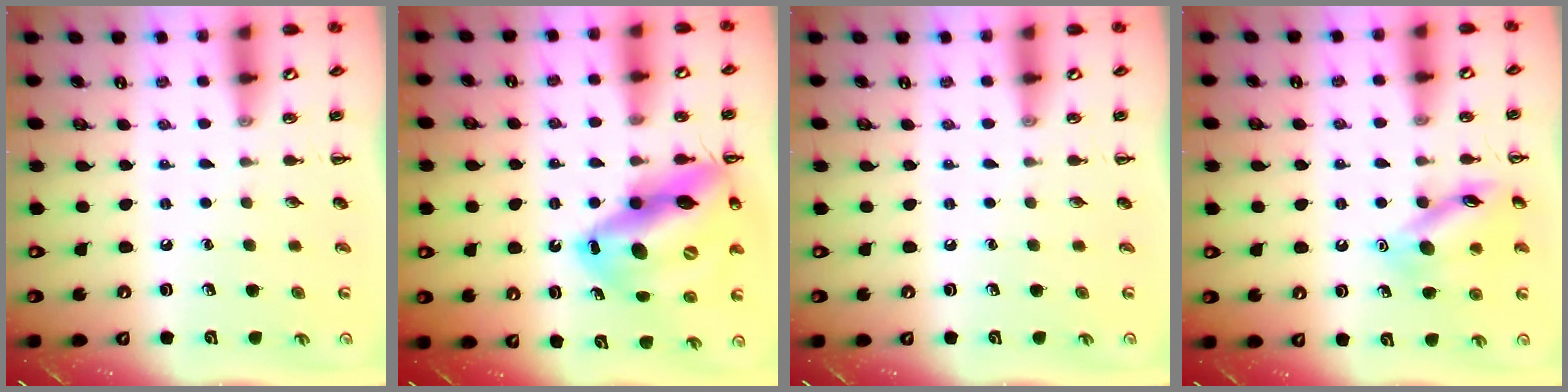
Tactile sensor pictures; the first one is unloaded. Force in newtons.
{"total": 22.3, "press": 21.7, "slide": 5.0}
{"total": 0.0}
{"total": 13.6, "press": 13.6, "slide": 1.1}